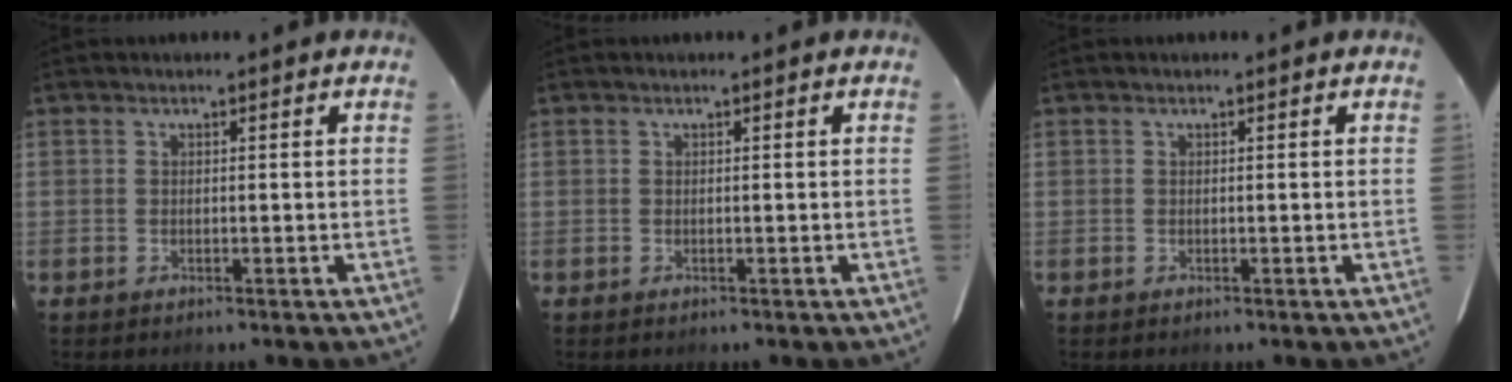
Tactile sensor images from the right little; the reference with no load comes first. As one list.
[{"total": 0.0}, {"total": 0.0}]